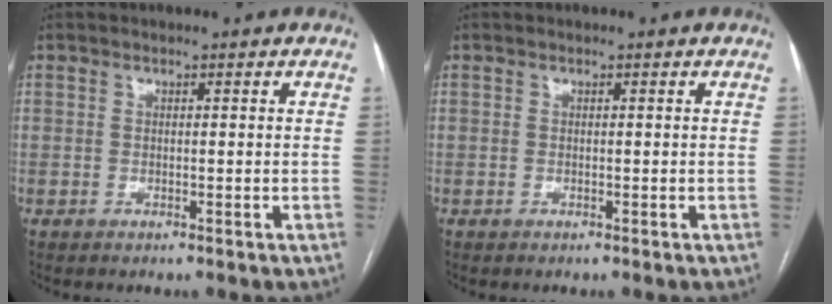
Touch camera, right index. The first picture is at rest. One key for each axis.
{"total": 0.0}